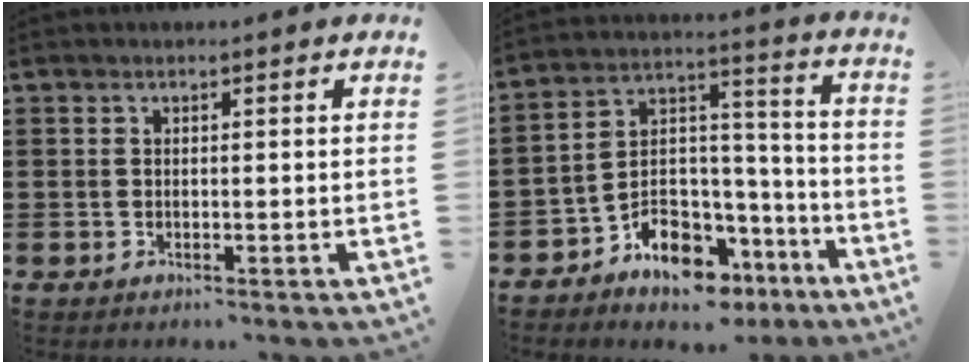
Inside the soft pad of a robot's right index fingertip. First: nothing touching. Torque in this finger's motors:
{"motor_torque": [-0.12, 0.21, 0.76, 0.04]}